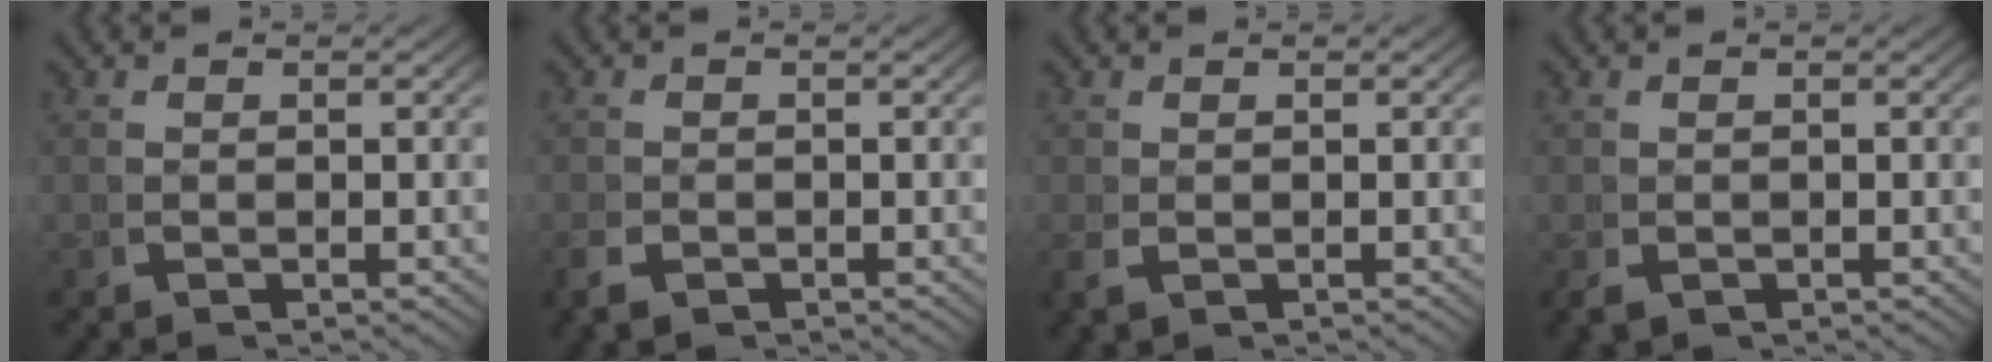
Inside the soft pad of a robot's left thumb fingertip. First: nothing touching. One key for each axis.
{"total": 1.5, "fx": -0.9, "fy": 1.0, "fz": 0.7, "tx": -0.016, "ty": -0.006, "tz": -0.015}
{"total": 0.9, "fx": -0.2, "fy": 0.6, "fz": 0.7, "tx": -0.020, "ty": -0.006, "tz": 0.003}
{"total": 1.2, "fx": -0.5, "fy": 0.9, "fz": 0.6, "tx": -0.011, "ty": -0.007, "tz": -0.005}